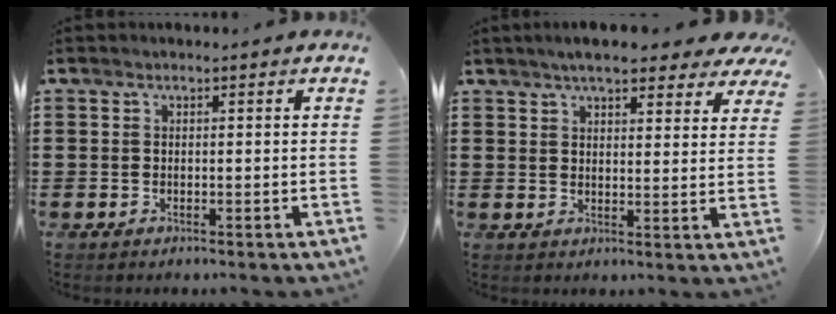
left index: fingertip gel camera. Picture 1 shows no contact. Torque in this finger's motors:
{"motor_torque": [1.63, 0.51, 1.06, 0.19]}